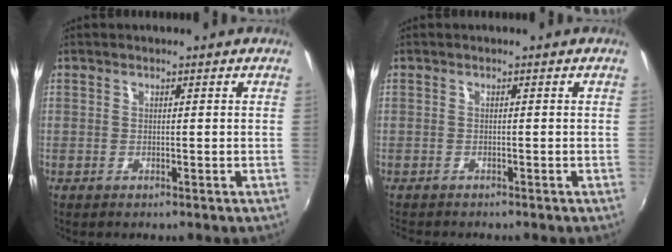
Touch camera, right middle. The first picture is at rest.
{"total": 2.3, "force": [-2.2, 0.5, 0.6], "torque": [-0.019, -0.015, -0.037]}